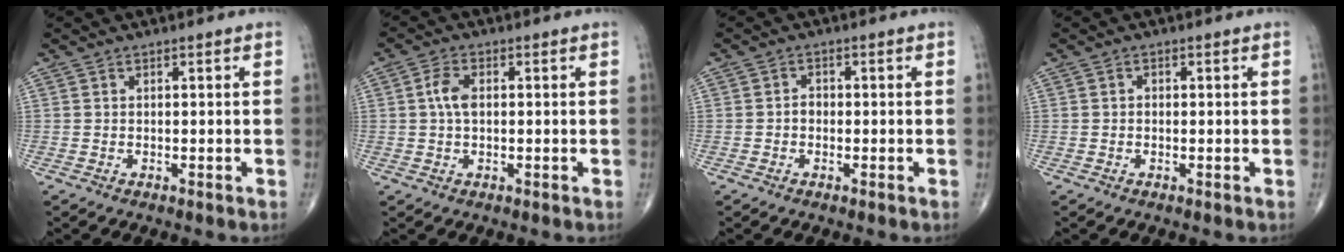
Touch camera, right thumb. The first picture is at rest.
{"total": 4.0, "force": [0.4, 2.2, 3.2], "torque": [-0.071, 0.005, 0.005]}
{"total": 1.6, "force": [-0.4, 1.3, 0.8], "torque": [-0.004, 0.006, -0.011]}
{"total": 0.6, "force": [0.0, 0.5, 0.4], "torque": [-0.001, 0.002, -0.002]}